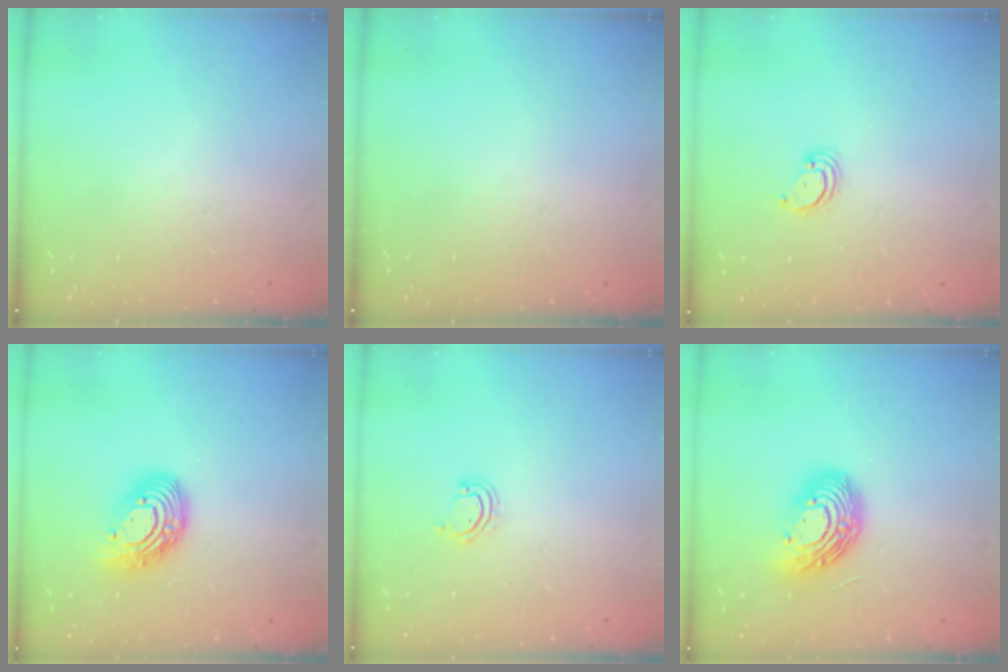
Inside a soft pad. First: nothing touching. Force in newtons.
{"total": 0.0}
{"total": 2.6, "press": 2.6, "slide": 0.1}
{"total": 12.4, "press": 12.4, "slide": 1.1}
{"total": 2.7, "press": 2.7, "slide": 0.2}
{"total": 13.7, "press": 13.7, "slide": 0.5}